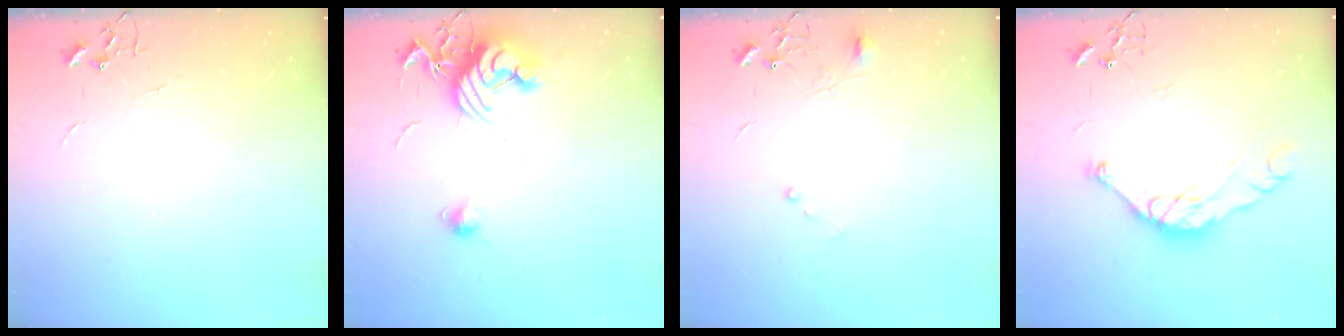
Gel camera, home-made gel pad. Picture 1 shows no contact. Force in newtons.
{"total": 12.9, "press": 12.9, "slide": 0.5}
{"total": 7.3, "press": 7.3, "slide": 0.6}
{"total": 12.7, "press": 12.7, "slide": 0.0}